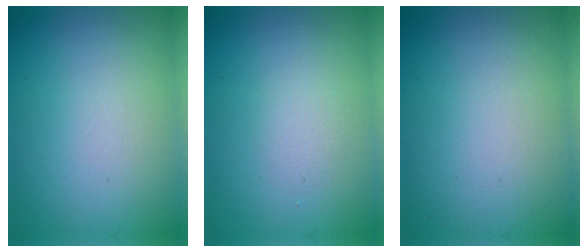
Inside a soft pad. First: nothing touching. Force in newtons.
{"total": 0.9, "press": 0.9, "slide": 0.0}
{"total": 0.0}